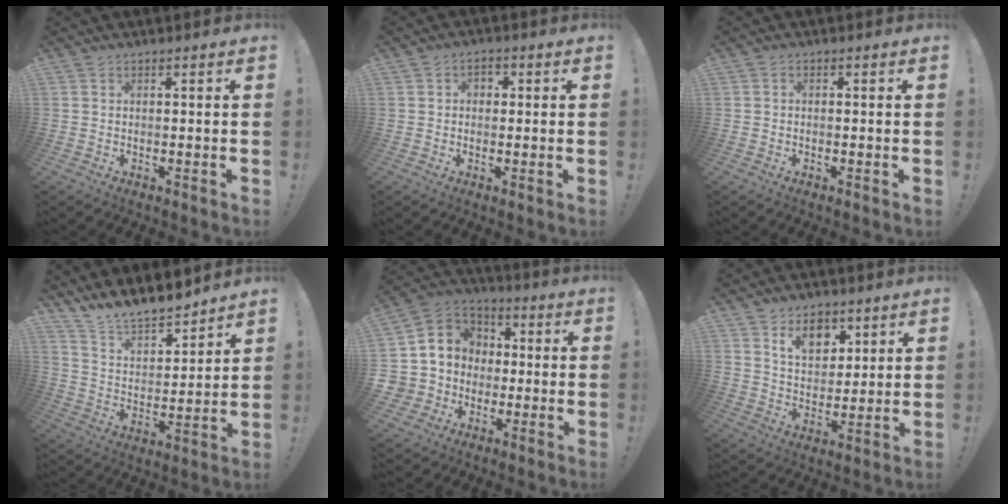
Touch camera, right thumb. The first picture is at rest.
{"total": 2.9, "force": [0.0, 2.5, 1.5], "torque": [-0.014, 0.001, -0.004]}
{"total": 0.8, "force": [-0.7, 0.2, 0.2], "torque": [-0.010, 0.004, -0.012]}
{"total": 11.4, "force": [11.1, 1.8, 1.8], "torque": [-0.063, -0.105, 0.204]}
{"total": 10.2, "force": [-1.1, 9.9, 2.5], "torque": [-0.055, 0.016, -0.001]}
{"total": 10.4, "force": [6.4, 6.8, 4.6], "torque": [-0.064, -0.033, 0.121]}